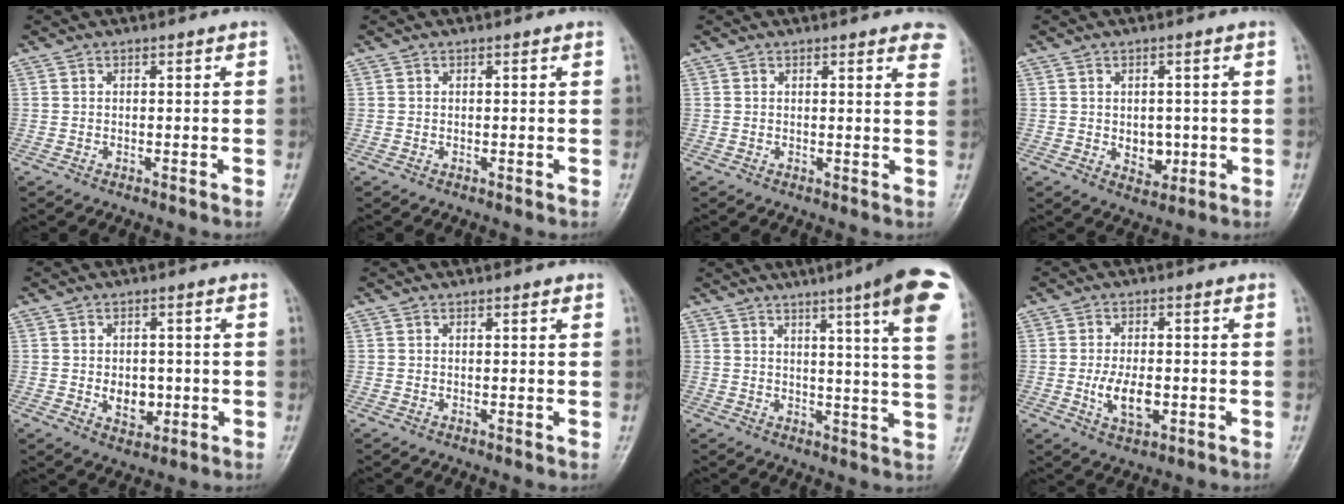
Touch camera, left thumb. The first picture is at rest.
{"total": 0.0}
{"total": 6.0, "force": [4.6, 1.7, 3.5], "torque": [-0.020, -0.013, 0.038]}
{"total": 4.7, "force": [-0.4, 3.5, 3.2], "torque": [-0.025, -0.004, 0.005]}
{"total": 5.4, "force": [-0.6, 3.9, 3.6], "torque": [-0.035, -0.002, 0.000]}
{"total": 0.7, "force": [0.5, 0.2, 0.5], "torque": [-0.008, -0.001, 0.004]}
{"total": 16.9, "force": [9.1, 1.2, 14.2], "torque": [-0.167, -0.032, 0.100]}
{"total": 6.4, "force": [-1.3, 3.4, 5.3], "torque": [-0.095, -0.003, -0.018]}